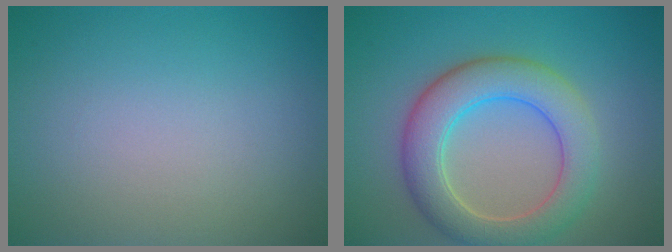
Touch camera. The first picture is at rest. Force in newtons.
{"total": 6.4, "press": 6.4, "slide": 0.7}